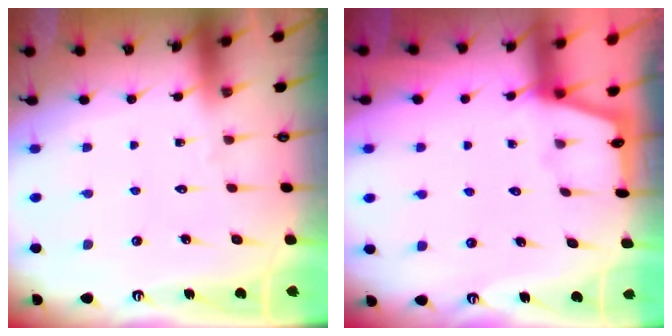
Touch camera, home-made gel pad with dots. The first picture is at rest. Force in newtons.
{"total": 1.4, "press": 1.3, "slide": 0.3}